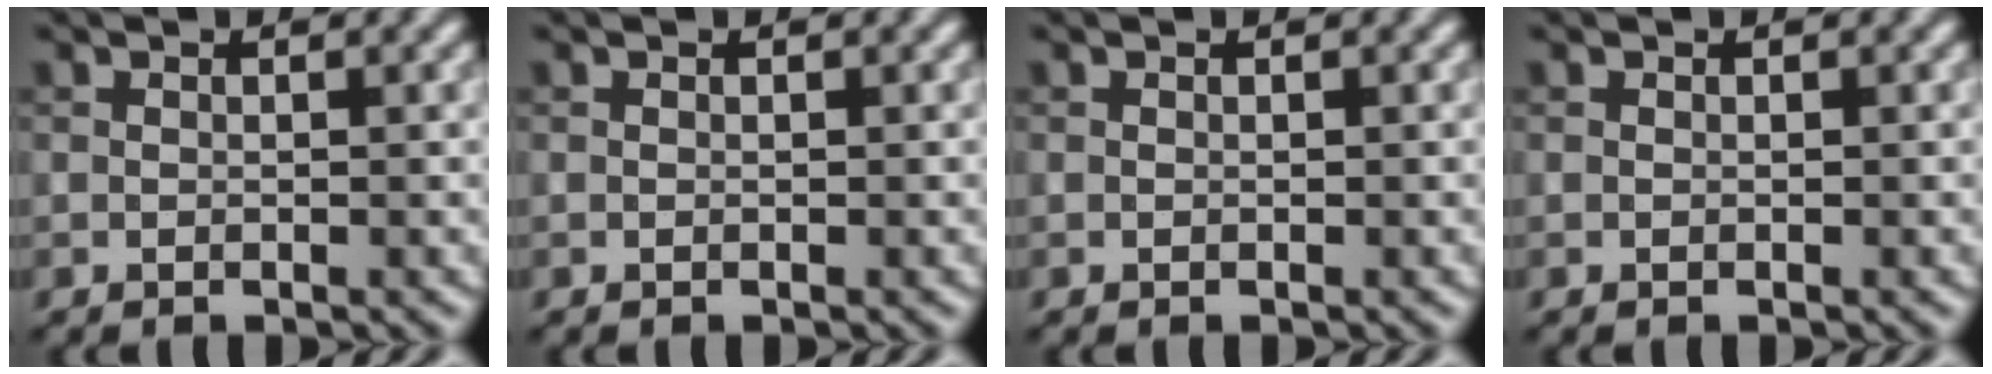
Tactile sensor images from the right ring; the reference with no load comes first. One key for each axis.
{"total": 0.0}
{"total": 0.0}
{"total": 0.0}